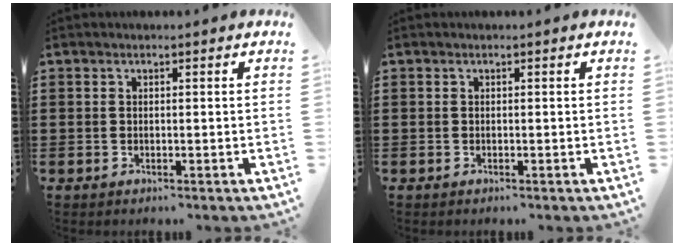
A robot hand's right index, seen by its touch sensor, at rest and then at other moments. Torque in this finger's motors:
{"motor_torque": [0.09, 0.01, 0.00, -0.01]}